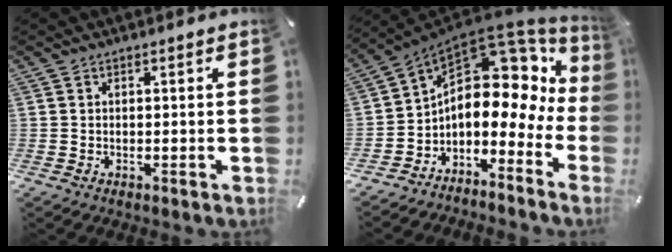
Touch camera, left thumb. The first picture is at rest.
{"total": 12.5, "force": [4.6, 8.1, 8.3], "torque": [-0.119, -0.065, 0.072]}